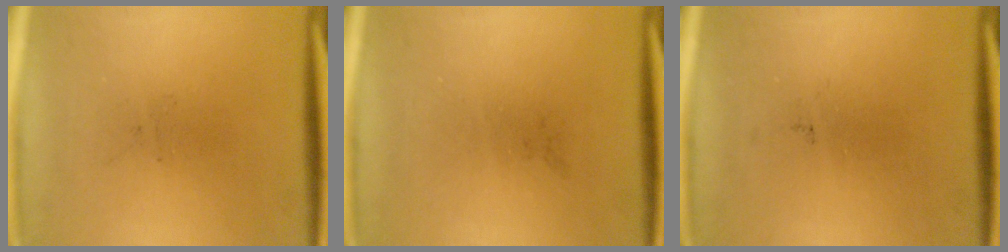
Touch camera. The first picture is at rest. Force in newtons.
{"total": 0.0}
{"total": 0.0}